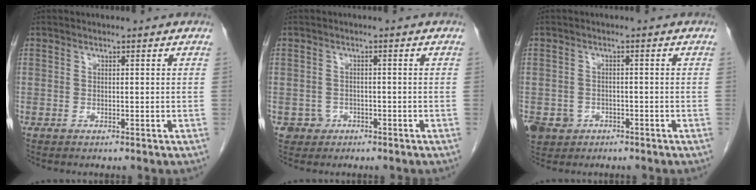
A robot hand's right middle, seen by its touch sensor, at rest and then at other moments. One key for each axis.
{"total": 2.4, "fx": -1.0, "fy": 2.1, "fz": 0.0, "tx": 0.004, "ty": 0.011, "tz": -0.013}
{"total": 6.4, "fx": -3.2, "fy": 5.4, "fz": 1.5, "tx": -0.041, "ty": 0.003, "tz": -0.048}